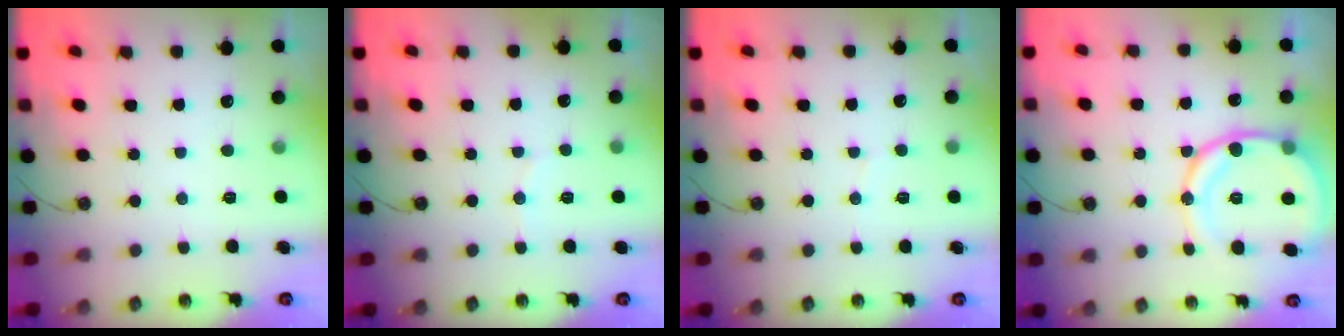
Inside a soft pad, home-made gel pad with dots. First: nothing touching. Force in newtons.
{"total": 4.5, "press": 4.2, "slide": 1.6}
{"total": 2.9, "press": 2.9, "slide": 0.2}
{"total": 16.3, "press": 16.1, "slide": 2.5}